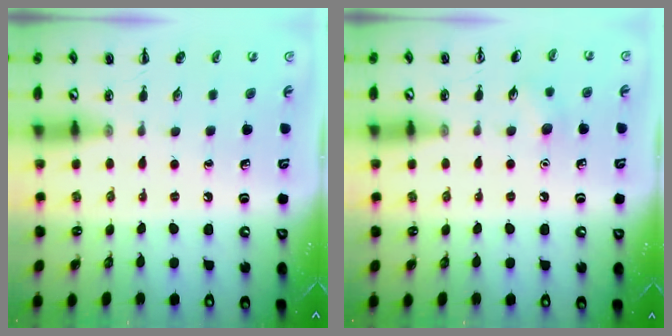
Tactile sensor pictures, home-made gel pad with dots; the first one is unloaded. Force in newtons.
{"total": 4.9, "press": 4.6, "slide": 1.4}